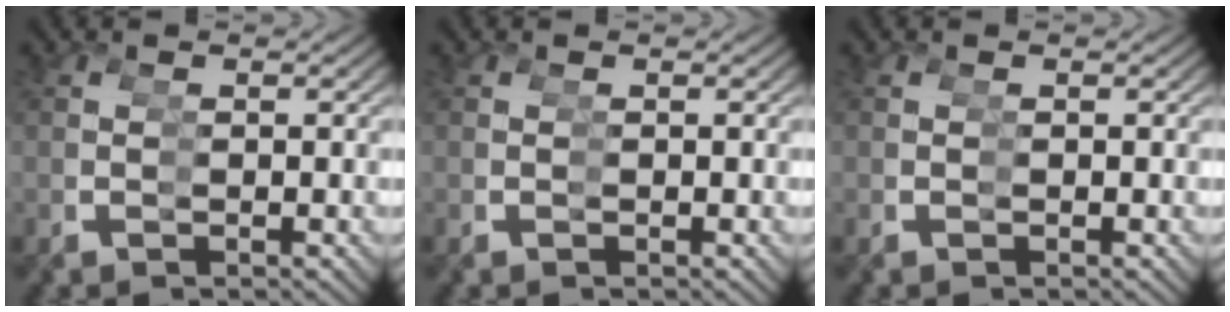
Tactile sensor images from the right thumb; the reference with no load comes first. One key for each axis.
{"total": 0.0}
{"total": 0.0}